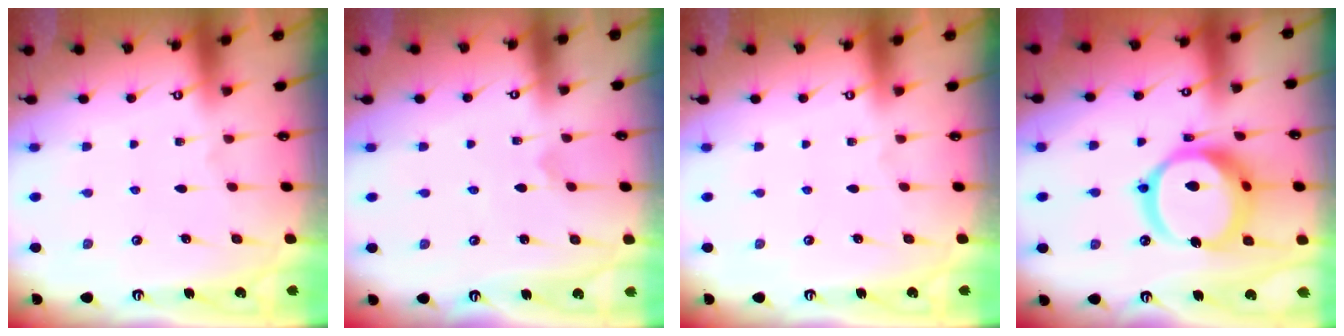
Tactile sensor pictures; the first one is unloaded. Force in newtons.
{"total": 0.7, "press": 0.7, "slide": 0.1}
{"total": 0.0}
{"total": 19.1, "press": 19.0, "slide": 2.1}